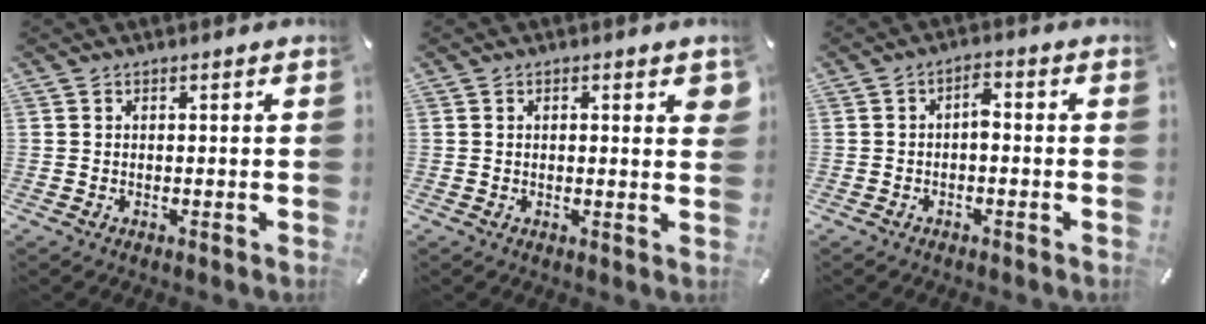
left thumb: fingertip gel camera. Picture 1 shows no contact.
{"total": 2.3, "force": [0.7, 0.8, 2.1], "torque": [-0.026, -0.005, 0.007]}
{"total": 2.9, "force": [-0.9, 1.5, 2.4], "torque": [-0.047, 0.014, -0.019]}